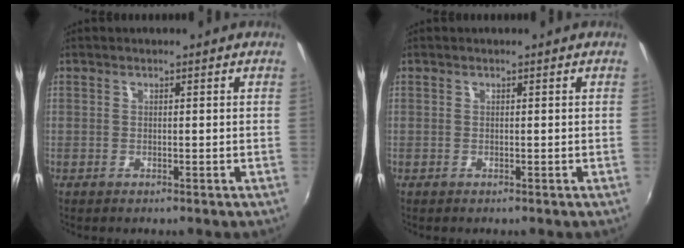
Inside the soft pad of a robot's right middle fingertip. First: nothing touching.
{"total": 0.0}